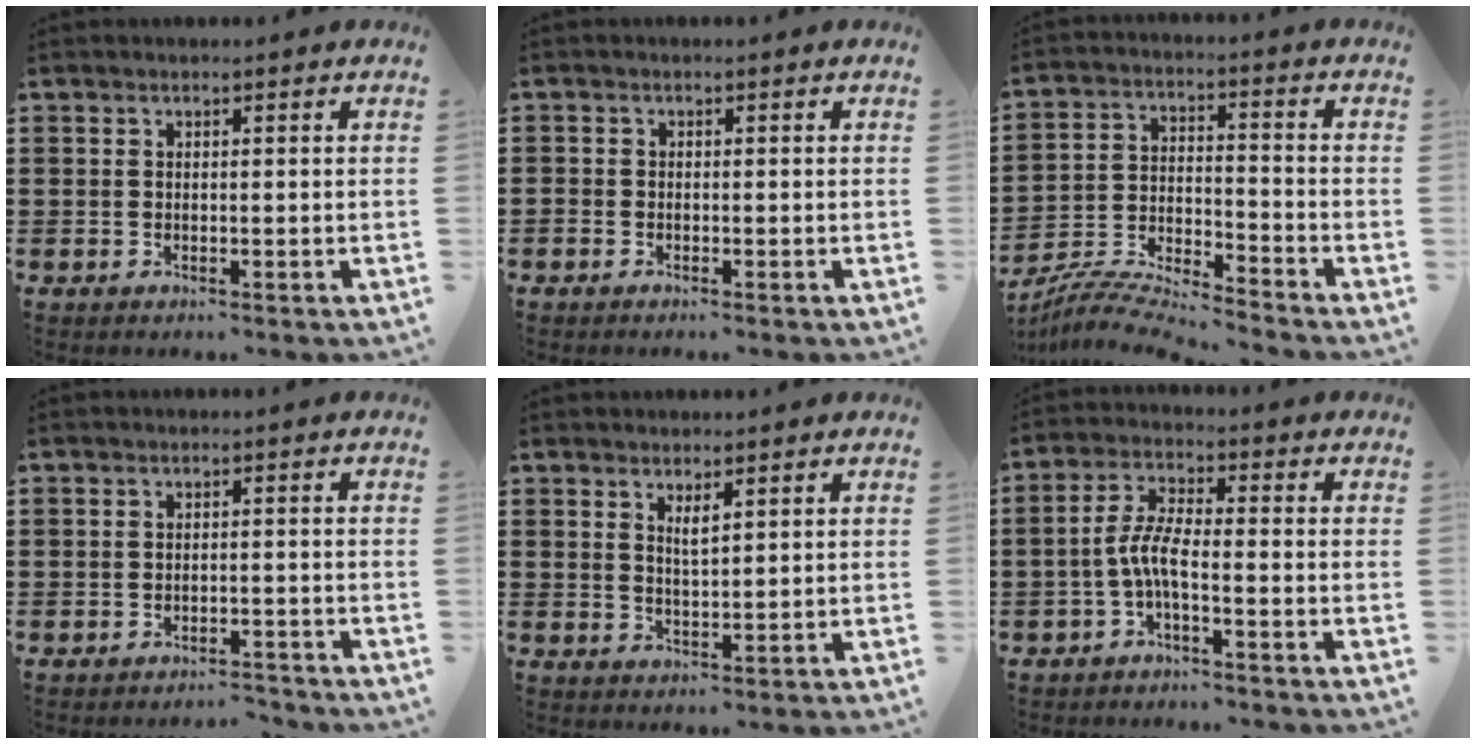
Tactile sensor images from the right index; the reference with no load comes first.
{"total": 0.7, "force": [-0.7, 0.2, 0.0], "torque": [-0.001, 0.001, -0.013]}
{"total": 6.6, "force": [-6.5, -0.1, 1.3], "torque": [-0.037, -0.009, -0.132]}
{"total": 2.3, "force": [-2.3, 0.1, 0.0], "torque": [-0.007, 0.001, -0.050]}
{"total": 2.1, "force": [1.4, 0.6, 1.5], "torque": [-0.033, 0.002, 0.023]}
{"total": 5.0, "force": [-2.0, 1.2, 4.4], "torque": [-0.107, -0.004, -0.046]}